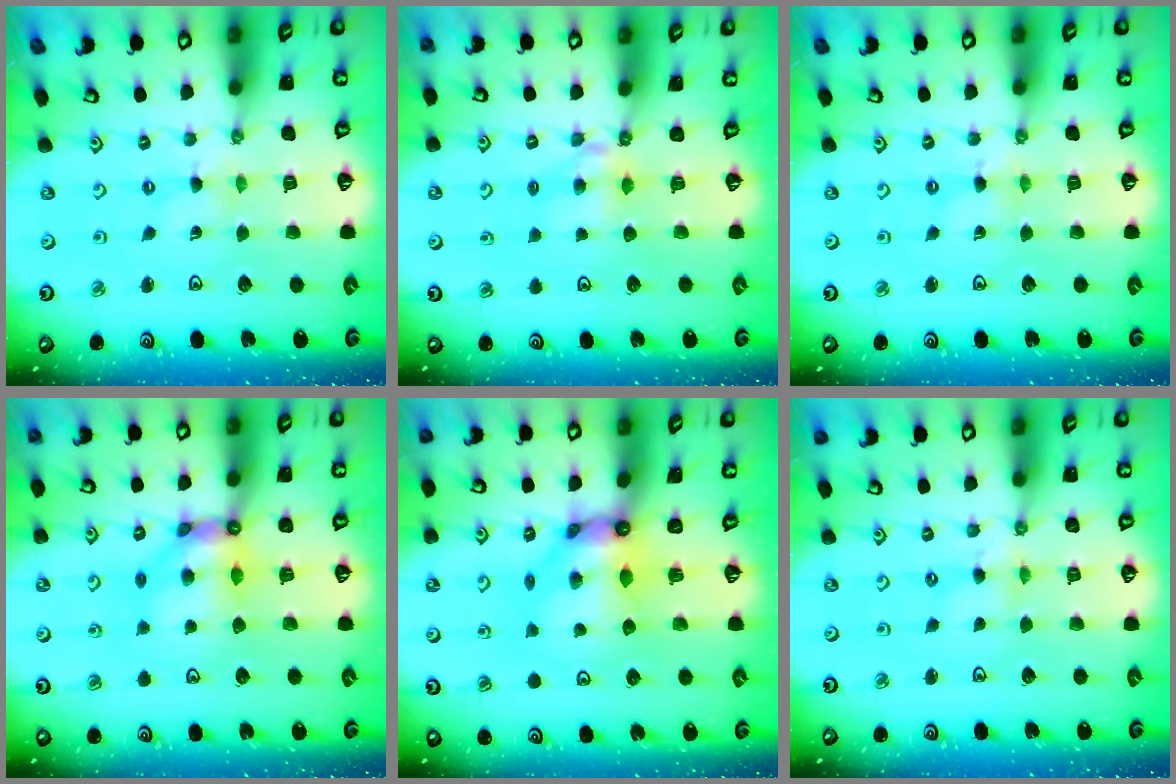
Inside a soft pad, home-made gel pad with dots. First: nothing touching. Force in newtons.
{"total": 5.4, "press": 5.4, "slide": 0.1}
{"total": 0.9, "press": 0.9, "slide": 0.2}
{"total": 8.5, "press": 8.4, "slide": 0.9}
{"total": 8.5, "press": 8.5, "slide": 0.6}
{"total": 2.3, "press": 2.2, "slide": 0.4}